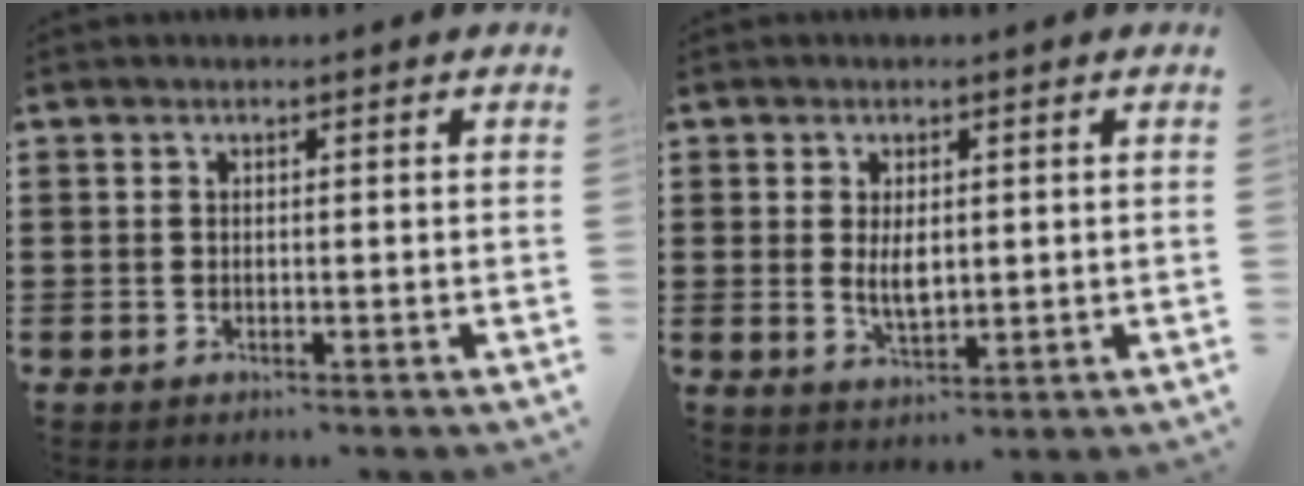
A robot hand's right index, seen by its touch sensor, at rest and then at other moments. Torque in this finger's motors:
{"motor_torque": [1.45, 0.68, 0.29, 0.02]}